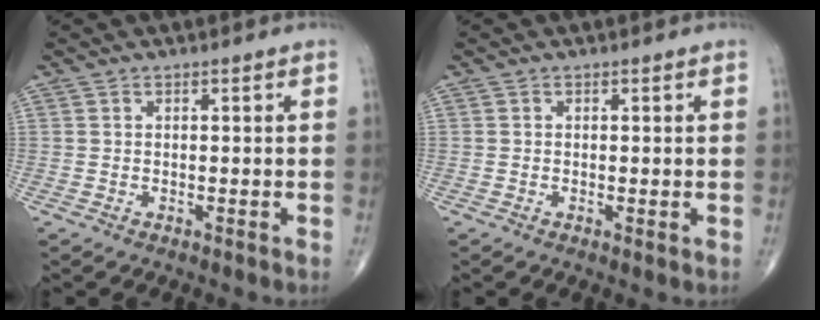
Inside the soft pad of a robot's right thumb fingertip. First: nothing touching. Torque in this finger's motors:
{"motor_torque": [-0.05, -0.10, 0.00, 0.37, -0.01]}